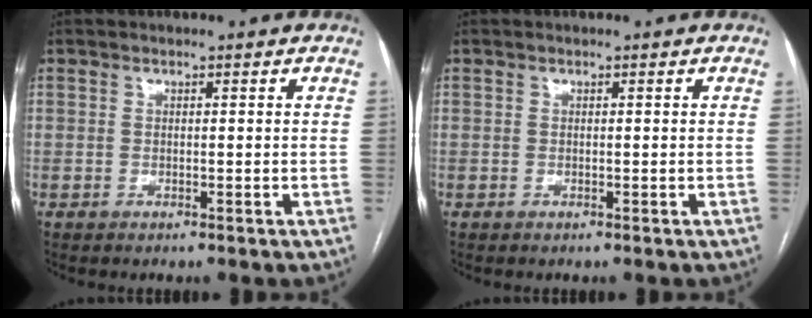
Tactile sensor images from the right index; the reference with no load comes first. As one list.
[{"total": 0.0}]